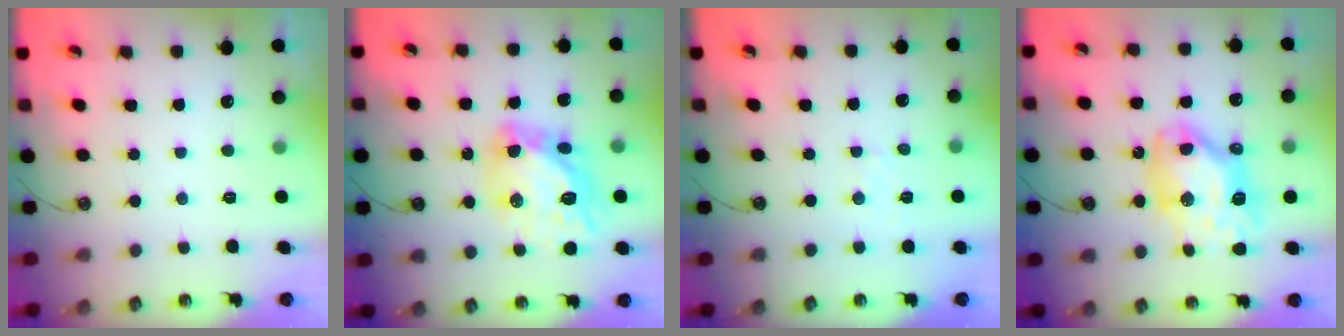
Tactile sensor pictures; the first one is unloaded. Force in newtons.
{"total": 15.3, "press": 15.2, "slide": 1.4}
{"total": 2.5, "press": 2.5, "slide": 0.4}
{"total": 14.9, "press": 14.8, "slide": 1.7}